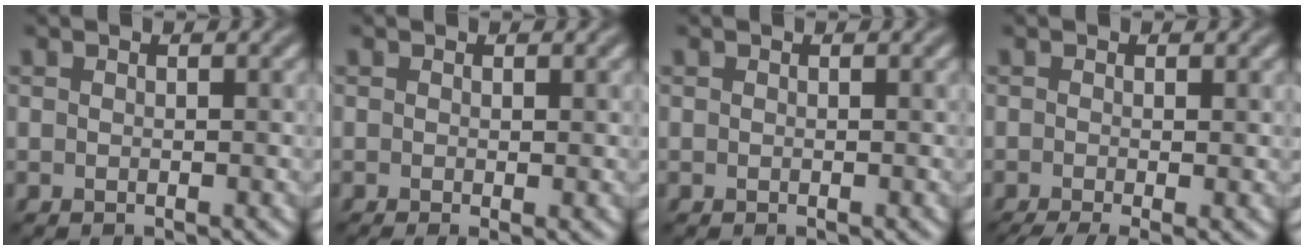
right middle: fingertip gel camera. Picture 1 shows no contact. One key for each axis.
{"total": 1.2, "fx": -0.2, "fy": 0.2, "fz": 1.1, "tx": -0.018, "ty": -0.008, "tz": -0.004}
{"total": 0.0}
{"total": 4.2, "fx": -2.0, "fy": 1.1, "fz": 3.5, "tx": -0.049, "ty": -0.014, "tz": -0.033}